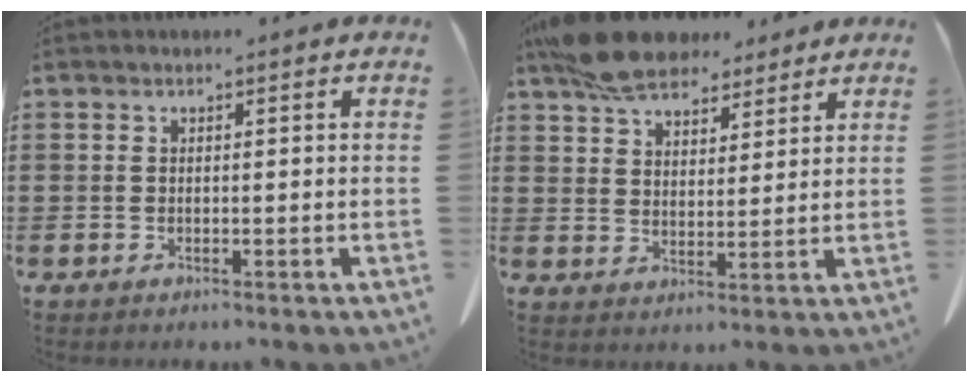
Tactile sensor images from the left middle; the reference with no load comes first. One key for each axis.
{"total": 9.4, "fx": 7.9, "fy": 3.6, "fz": 3.6, "tx": -0.089, "ty": -0.013, "tz": 0.150}